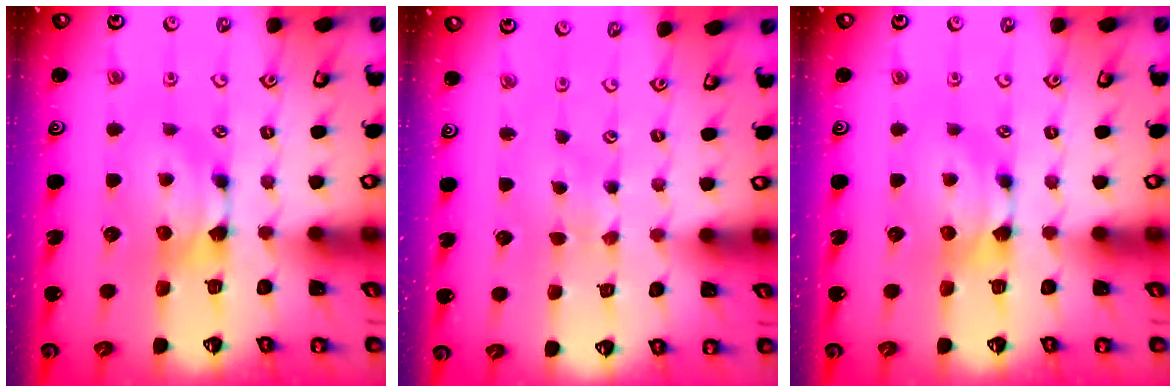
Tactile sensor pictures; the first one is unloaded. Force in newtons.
{"total": 3.5, "press": 3.5, "slide": 0.1}
{"total": 0.0}